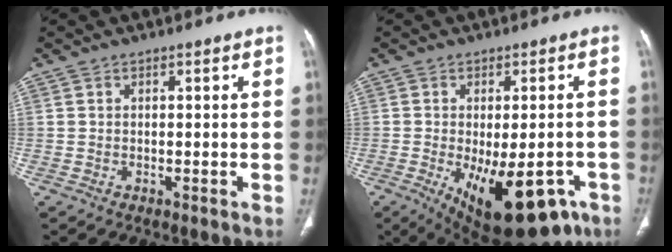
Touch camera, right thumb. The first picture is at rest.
{"total": 18.5, "force": [-8.1, 8.5, 14.3], "torque": [-0.164, -0.003, -0.096]}